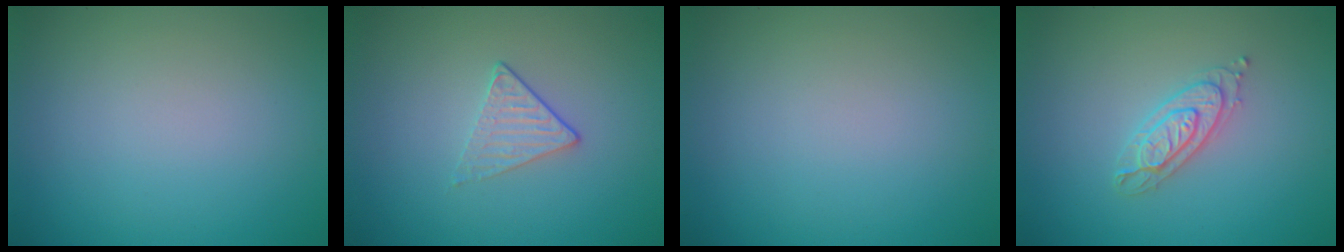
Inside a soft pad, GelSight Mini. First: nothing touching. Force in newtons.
{"total": 1.4, "press": 1.1, "slide": 0.9}
{"total": 0.0}
{"total": 2.3, "press": 2.3, "slide": 0.4}